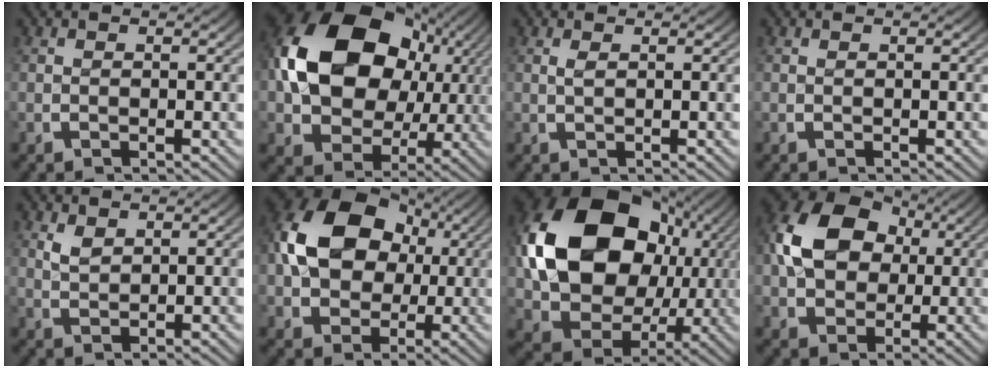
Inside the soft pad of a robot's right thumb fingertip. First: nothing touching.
{"total": 18.0, "force": [2.7, 12.3, 12.8], "torque": [-0.273, -0.030, 0.063]}
{"total": 0.6, "force": [0.4, -0.1, 0.5], "torque": [-0.012, -0.004, 0.013]}
{"total": 0.0}
{"total": 1.6, "force": [1.3, 0.4, 0.7], "torque": [-0.015, -0.004, 0.038]}
{"total": 11.6, "force": [2.3, 8.4, 7.8], "torque": [-0.181, -0.030, 0.061]}
{"total": 22.7, "force": [3.1, 15.7, 16.0], "torque": [-0.345, -0.033, 0.070]}
{"total": 9.9, "force": [2.4, 7.0, 6.6], "torque": [-0.159, -0.024, 0.064]}